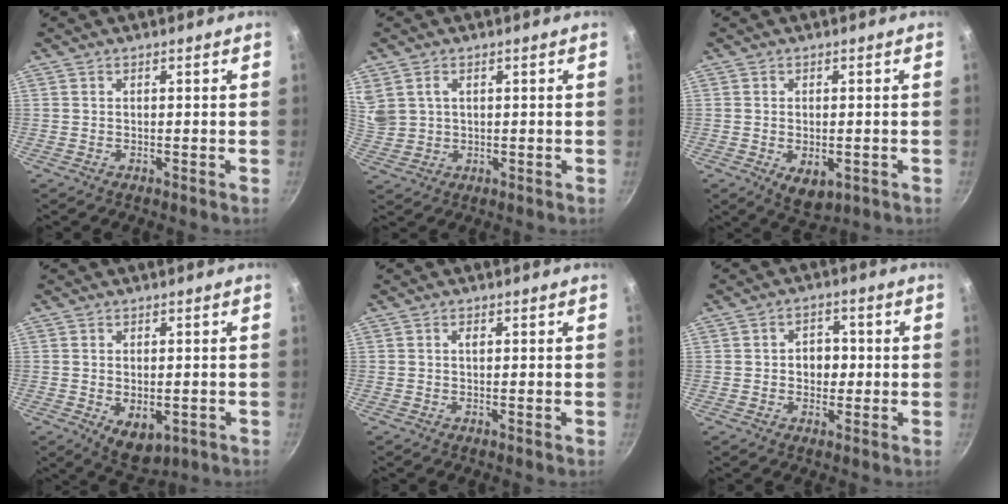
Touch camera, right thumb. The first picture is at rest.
{"total": 6.5, "force": [2.5, 4.8, 3.5], "torque": [-0.060, -0.003, 0.059]}
{"total": 5.8, "force": [-1.5, 3.5, 4.3], "torque": [-0.056, -0.008, -0.014]}
{"total": 6.6, "force": [-1.4, 4.2, 5.0], "torque": [-0.064, -0.009, -0.007]}
{"total": 1.0, "force": [0.2, 0.4, 0.9], "torque": [-0.015, 0.001, 0.001]}
{"total": 5.1, "force": [0.0, 4.0, 3.1], "torque": [-0.017, 0.008, -0.004]}